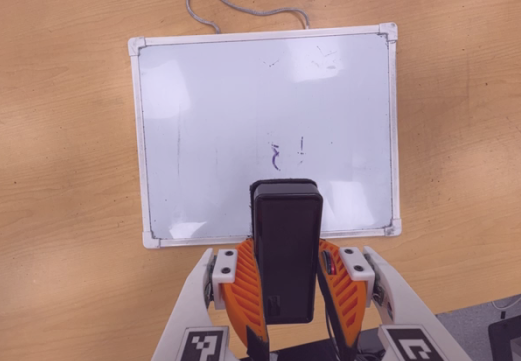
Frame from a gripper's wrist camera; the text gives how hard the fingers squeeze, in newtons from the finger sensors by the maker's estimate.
{"total": 7.8, "left": 6.8, "right": 8.8}